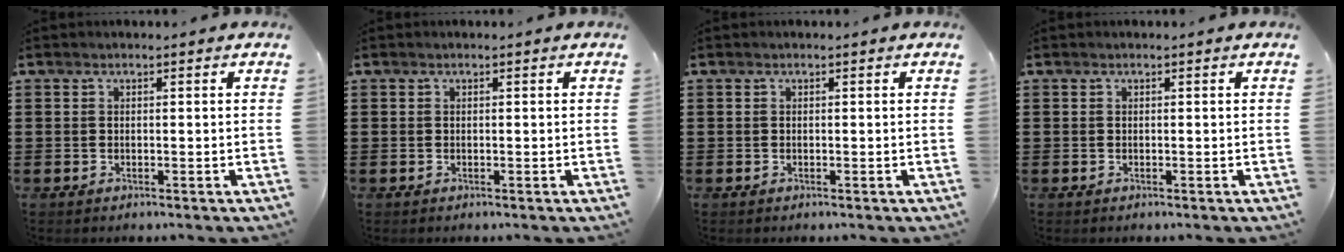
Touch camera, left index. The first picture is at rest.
{"total": 0.0}
{"total": 0.0}
{"total": 0.0}